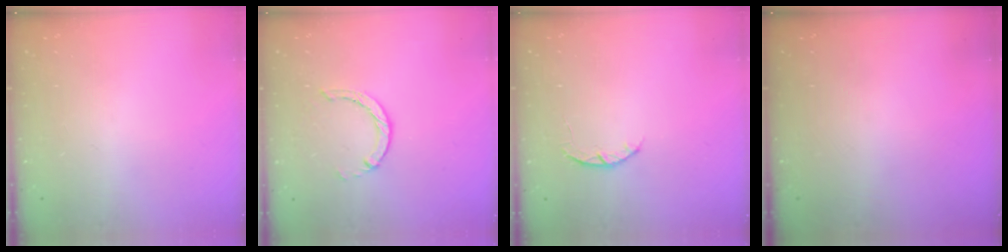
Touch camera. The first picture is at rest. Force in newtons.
{"total": 1.2, "press": 1.2, "slide": 0.2}
{"total": 3.7, "press": 3.7, "slide": 0.6}
{"total": 0.0}